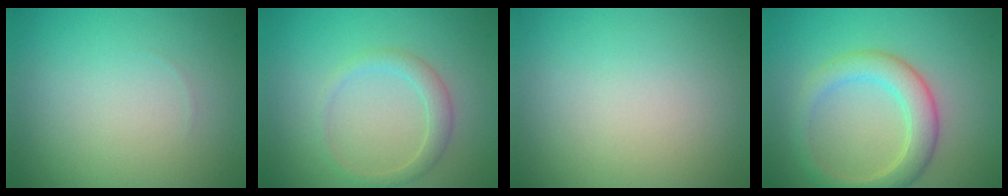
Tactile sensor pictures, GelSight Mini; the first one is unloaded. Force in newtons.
{"total": 1.8, "press": 1.8, "slide": 0.0}
{"total": 0.0}
{"total": 3.8, "press": 3.8, "slide": 0.2}